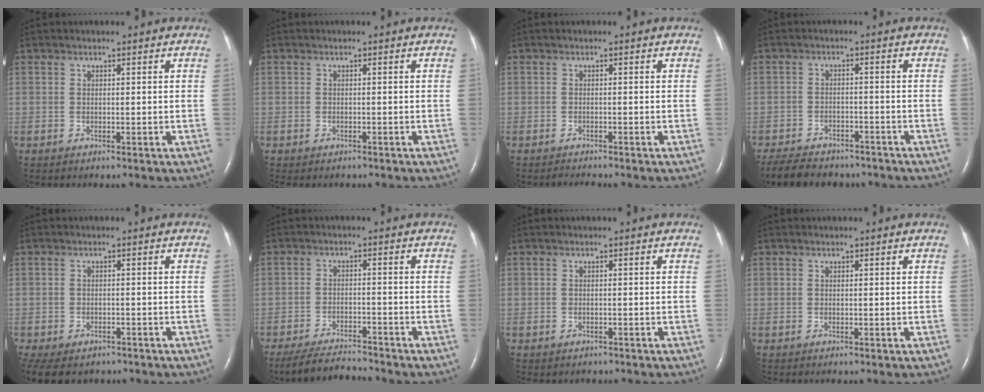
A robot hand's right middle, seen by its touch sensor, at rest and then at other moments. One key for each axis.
{"total": 2.3, "fx": -1.9, "fy": 1.0, "fz": 0.7, "tx": -0.009, "ty": -0.003, "tz": -0.022}
{"total": 1.4, "fx": -1.4, "fy": -0.1, "fz": 0.3, "tx": -0.011, "ty": -0.006, "tz": -0.019}
{"total": 12.2, "fx": -10.3, "fy": 4.6, "fz": 4.7, "tx": -0.097, "ty": -0.006, "tz": -0.145}
{"total": 11.6, "fx": -7.7, "fy": 7.1, "fz": 5.0, "tx": -0.132, "ty": -0.017, "tz": -0.096}
{"total": 6.5, "fx": -6.3, "fy": 0.2, "fz": 1.6, "tx": -0.030, "ty": -0.015, "tz": -0.111}
{"total": 1.1, "fx": -0.9, "fy": 0.7, "fz": 0.1, "tx": -0.009, "ty": 0.001, "tz": -0.012}
{"total": 0.0}